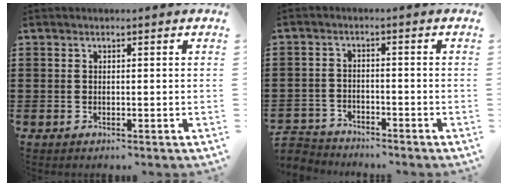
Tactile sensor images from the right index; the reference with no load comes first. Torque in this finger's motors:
{"motor_torque": [-0.96, 1.18, -1.05, -0.21]}